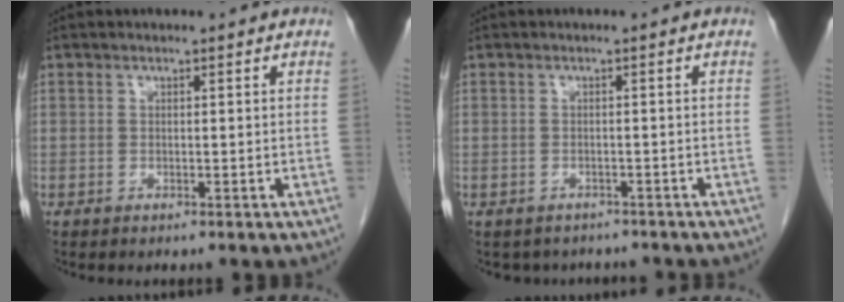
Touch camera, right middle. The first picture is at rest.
{"total": 5.0, "force": [-4.4, 2.5, 0.5], "torque": [-0.001, 0.004, -0.050]}